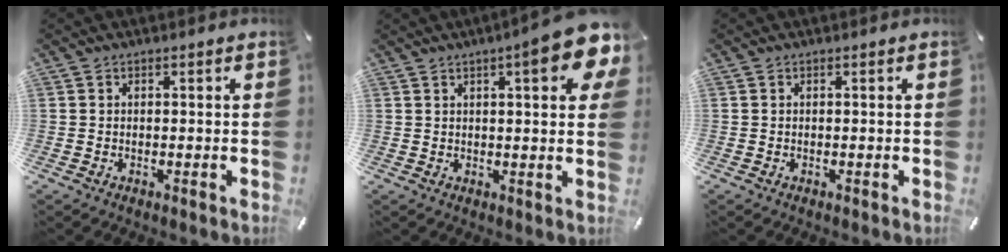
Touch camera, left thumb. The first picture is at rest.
{"total": 12.0, "force": [6.0, 2.8, 10.0], "torque": [-0.129, -0.031, 0.093]}
{"total": 0.0}